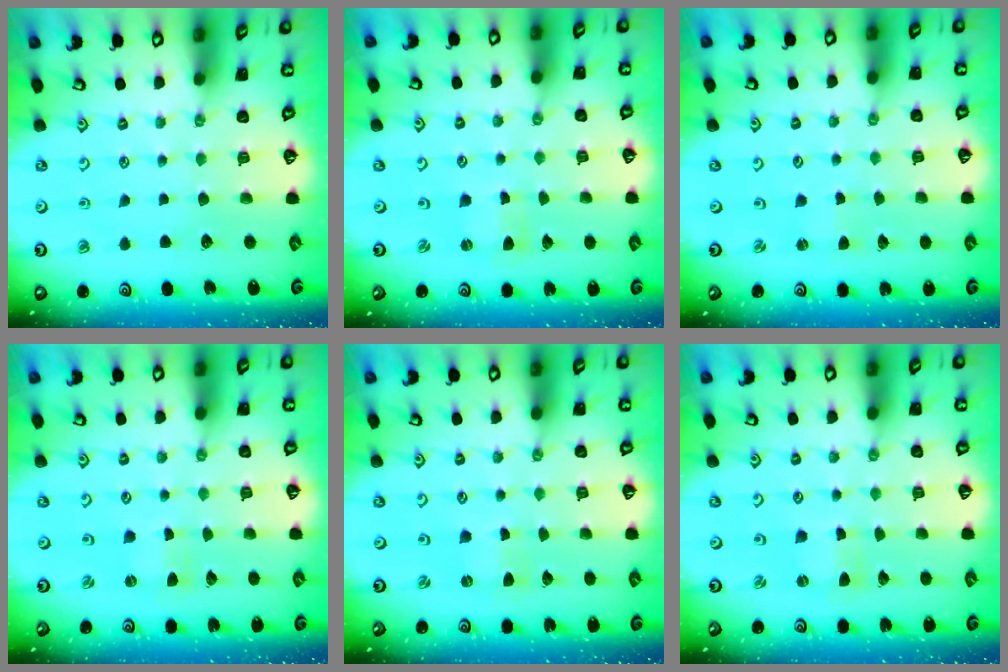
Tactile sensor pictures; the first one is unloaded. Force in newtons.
{"total": 0.0}
{"total": 0.0}
{"total": 0.0}
{"total": 0.0}
{"total": 0.0}